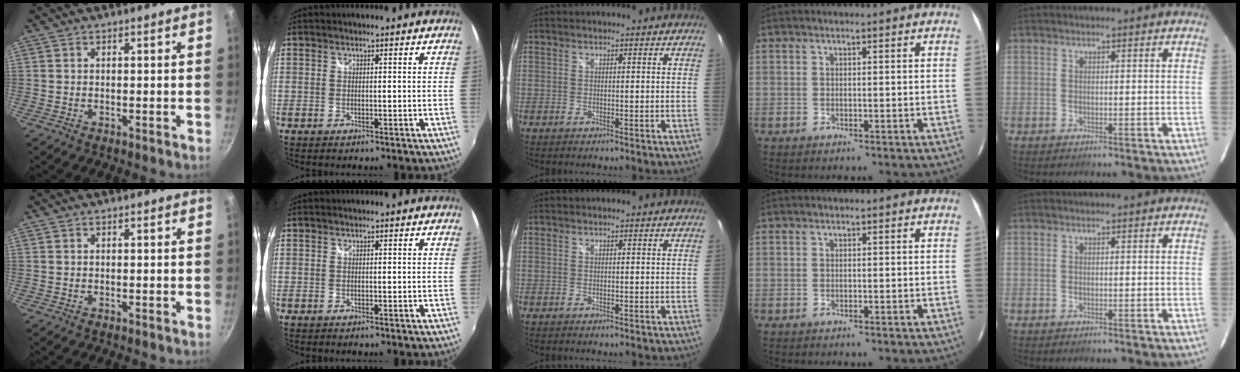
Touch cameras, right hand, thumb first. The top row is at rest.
{}